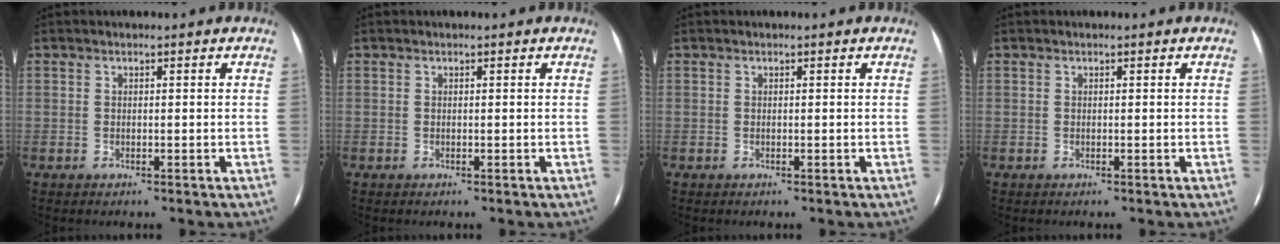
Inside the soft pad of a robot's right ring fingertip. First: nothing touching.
{"total": 0.0}
{"total": 0.0}
{"total": 0.0}